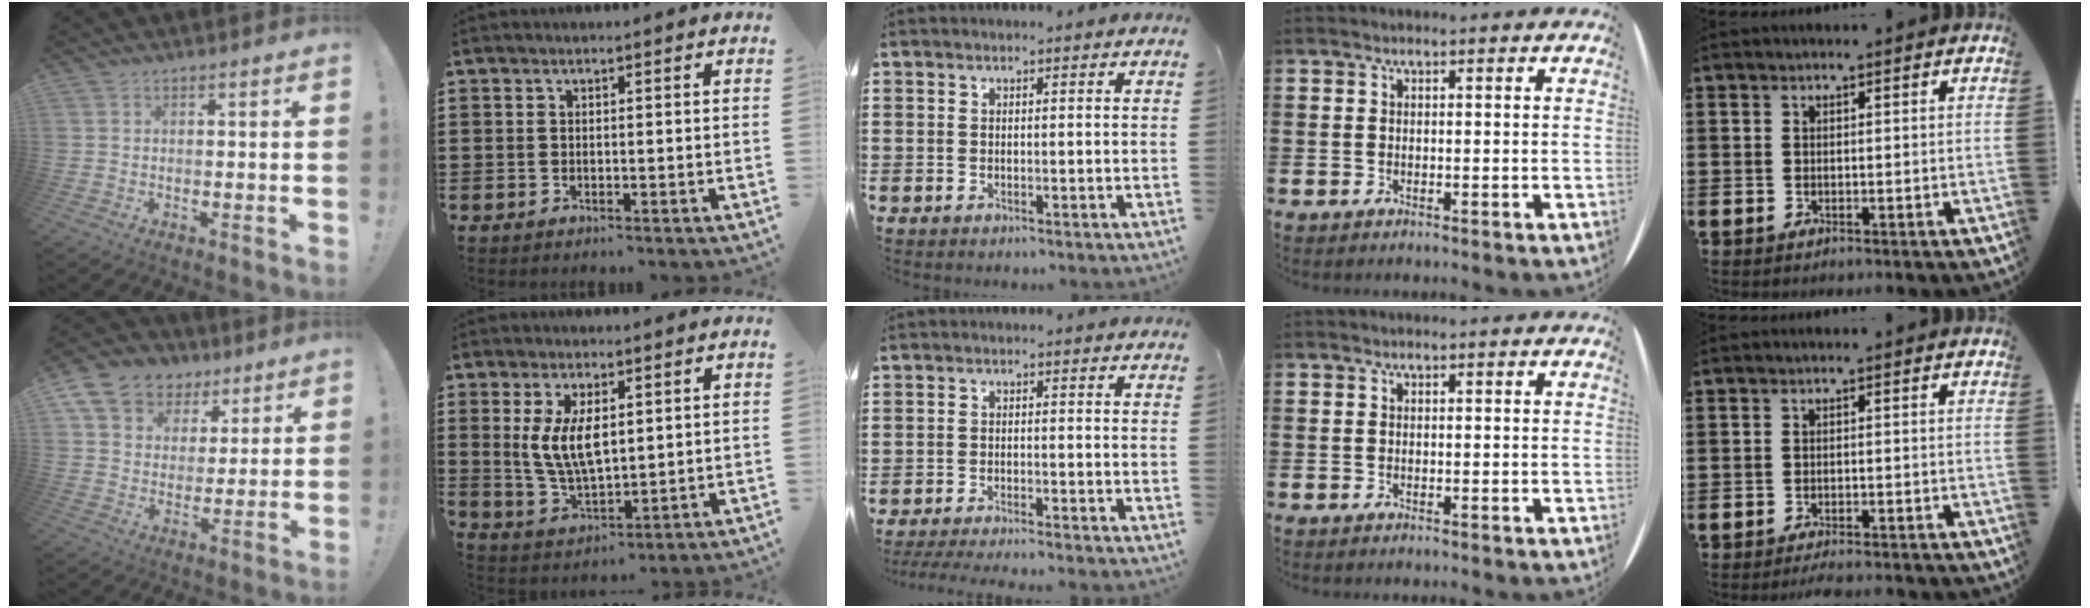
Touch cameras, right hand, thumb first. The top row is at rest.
{"thumb": {"total": 13.3, "force": [7.5, 9.9, 4.8], "torque": [-0.071, -0.047, 0.147]}, "index": {"total": 7.3, "force": [1.4, 3.4, 6.3], "torque": [-0.139, 0.002, 0.023]}, "middle": {"total": 2.9, "force": [-2.7, -0.3, 0.8], "torque": [-0.021, -0.007, -0.056]}, "little": {"total": 1.5, "force": [-1.4, -0.2, 0.4], "torque": [-0.006, 0.003, -0.027]}}